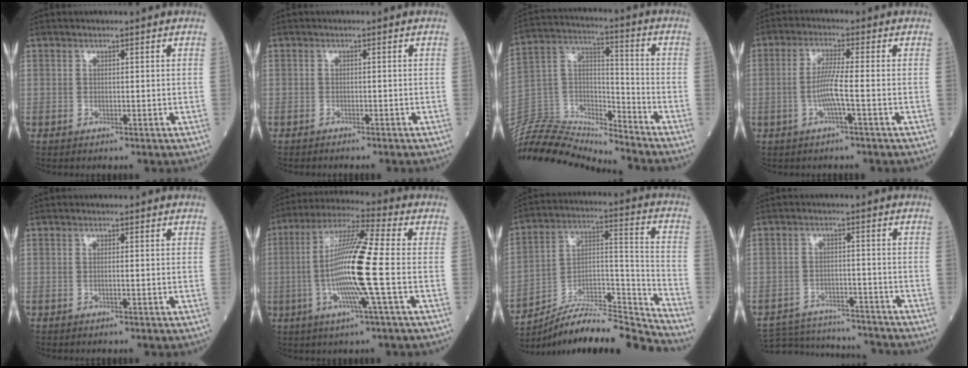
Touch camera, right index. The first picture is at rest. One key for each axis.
{"total": 2.2, "fx": -2.0, "fy": 0.1, "fz": 0.9, "tx": -0.015, "ty": -0.001, "tz": -0.024}
{"total": 17.1, "fx": -16.9, "fy": 0.6, "fz": 2.5, "tx": -0.041, "ty": 0.046, "tz": -0.305}
{"total": 4.6, "fx": -1.2, "fy": -0.6, "fz": 4.4, "tx": -0.092, "ty": 0.001, "tz": -0.026}
{"total": 0.6, "fx": -0.1, "fy": -0.1, "fz": 0.5, "tx": -0.010, "ty": 0.001, "tz": -0.002}
{"total": 14.1, "fx": -2.1, "fy": -0.9, "fz": 13.9, "tx": -0.268, "ty": -0.004, "tz": -0.052}
{"total": 17.4, "fx": -16.7, "fy": -0.3, "fz": 4.9, "tx": -0.070, "ty": 0.047, "tz": -0.283}
{"total": 14.9, "fx": -14.4, "fy": 2.5, "fz": 2.8, "tx": -0.050, "ty": 0.011, "tz": -0.200}